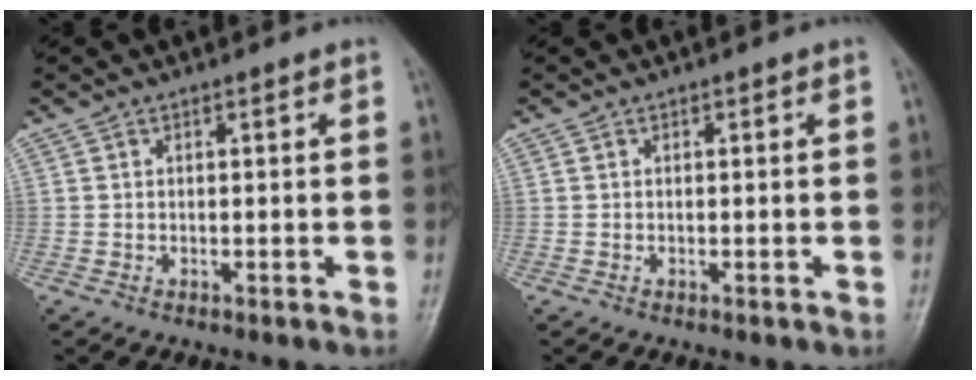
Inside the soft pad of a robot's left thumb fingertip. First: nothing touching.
{"total": 0.0}